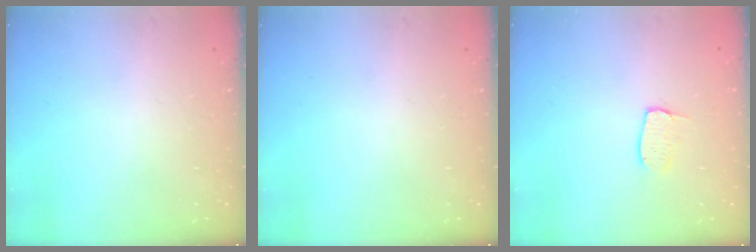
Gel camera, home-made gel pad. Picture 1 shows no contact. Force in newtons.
{"total": 0.0}
{"total": 4.3, "press": 4.3, "slide": 0.2}